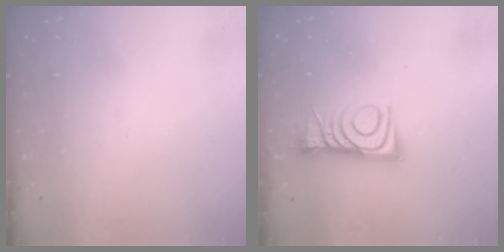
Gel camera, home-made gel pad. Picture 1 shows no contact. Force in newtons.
{"total": 10.0, "press": 10.0, "slide": 0.5}